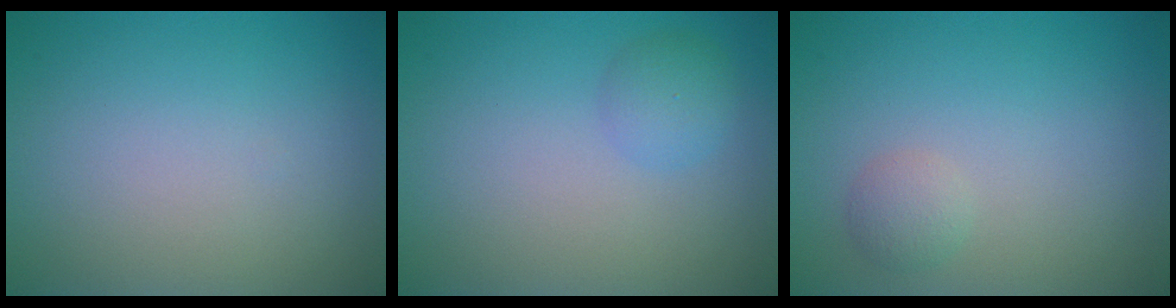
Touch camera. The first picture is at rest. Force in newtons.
{"total": 1.9, "press": 1.9, "slide": 0.1}
{"total": 1.3, "press": 1.3, "slide": 0.0}